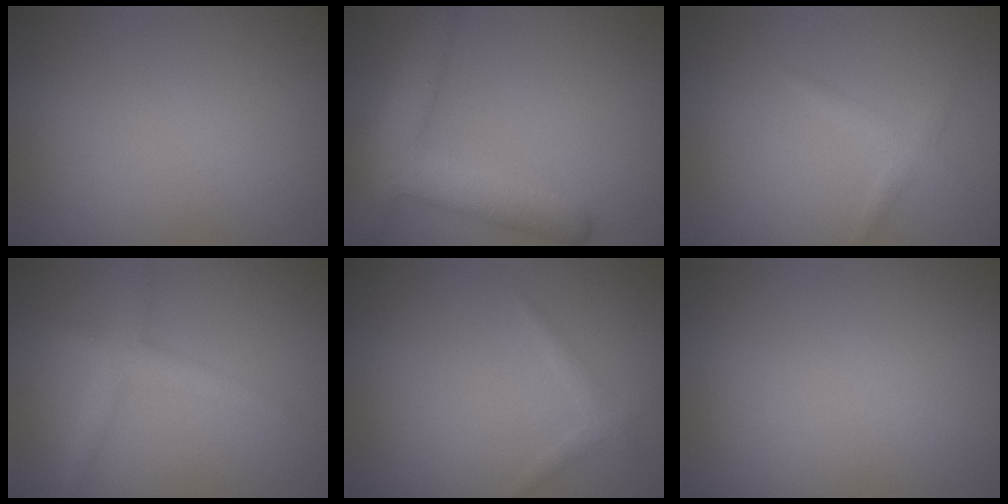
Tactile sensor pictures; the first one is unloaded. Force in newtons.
{"total": 7.6, "press": 7.5, "slide": 0.5}
{"total": 1.3, "press": 1.3, "slide": 0.1}
{"total": 2.4, "press": 2.4, "slide": 0.3}
{"total": 1.0, "press": 1.0, "slide": 0.0}
{"total": 0.0}